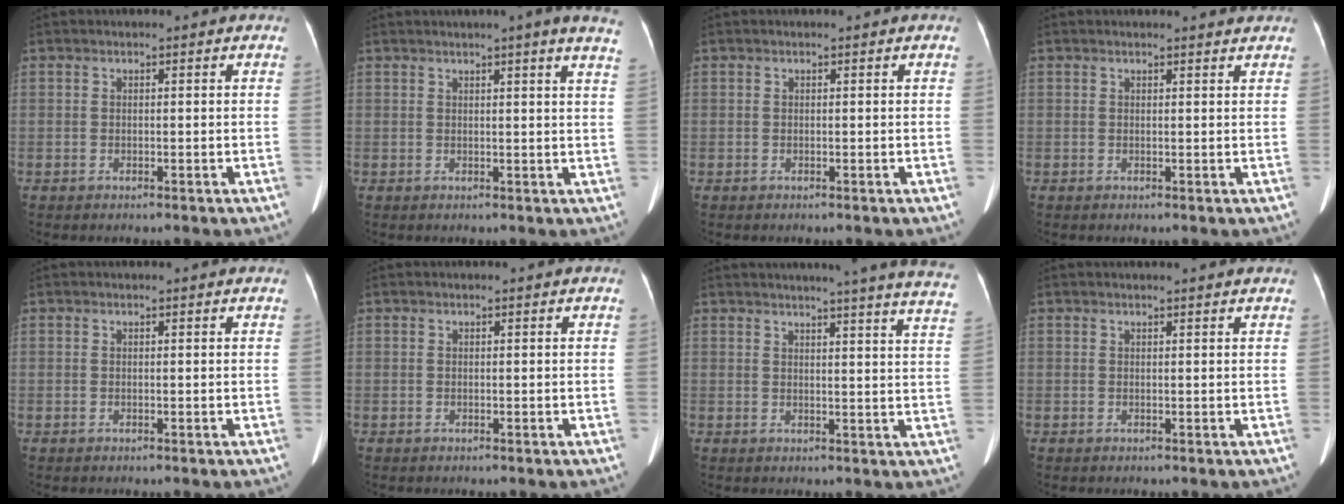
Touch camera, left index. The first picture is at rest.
{"total": 8.6, "force": [6.9, -0.6, 5.1], "torque": [-0.056, -0.002, 0.057]}
{"total": 0.0}
{"total": 2.1, "force": [2.1, 0.0, 0.2], "torque": [-0.008, 0.000, 0.020]}
{"total": 0.7, "force": [0.7, 0.0, 0.1], "torque": [-0.008, 0.000, 0.008]}
{"total": 0.0}
{"total": 21.2, "force": [19.2, -0.6, 8.9], "torque": [-0.120, -0.066, 0.211]}
{"total": 3.3, "force": [3.1, -0.2, 1.0], "torque": [-0.014, 0.014, 0.033]}